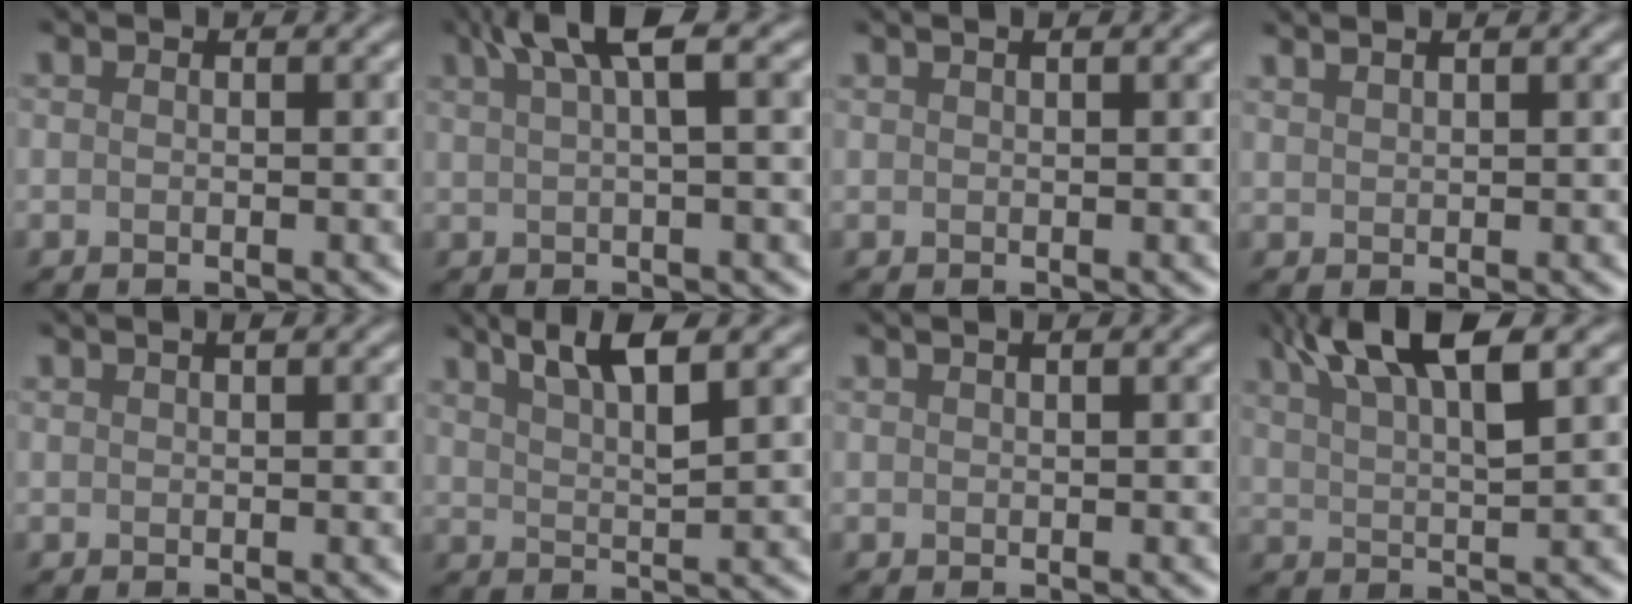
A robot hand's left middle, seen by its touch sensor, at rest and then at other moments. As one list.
[{"total": 2.9, "force": [1.8, -0.4, 2.3], "torque": [-0.054, 0.013, 0.049]}, {"total": 0.7, "force": [0.5, 0.2, 0.5], "torque": [-0.006, 0.010, 0.003]}, {"total": 1.9, "force": [1.8, 0.5, 0.5], "torque": [-0.017, 0.024, 0.029]}, {"total": 0.5, "force": [0.3, -0.1, 0.4], "torque": [-0.002, 0.011, 0.002]}, {"total": 3.8, "force": [2.9, -0.4, 2.4], "torque": [-0.060, 0.006, 0.071]}, {"total": 1.0, "force": [0.6, 0.4, 0.6], "torque": [-0.002, 0.014, 0.002]}, {"total": 5.9, "force": [4.2, 0.6, 4.2], "torque": [-0.087, 0.020, 0.092]}]